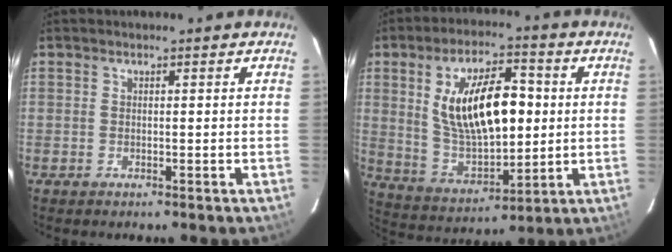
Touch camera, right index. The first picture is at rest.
{"total": 17.8, "force": [2.9, 8.1, 15.5], "torque": [-0.278, 0.008, 0.069]}